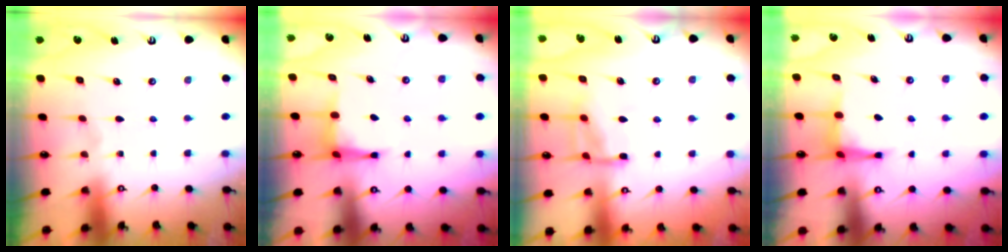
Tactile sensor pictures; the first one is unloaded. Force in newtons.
{"total": 4.8, "press": 4.7, "slide": 0.4}
{"total": 11.4, "press": 11.3, "slide": 1.2}
{"total": 4.8, "press": 4.7, "slide": 0.4}